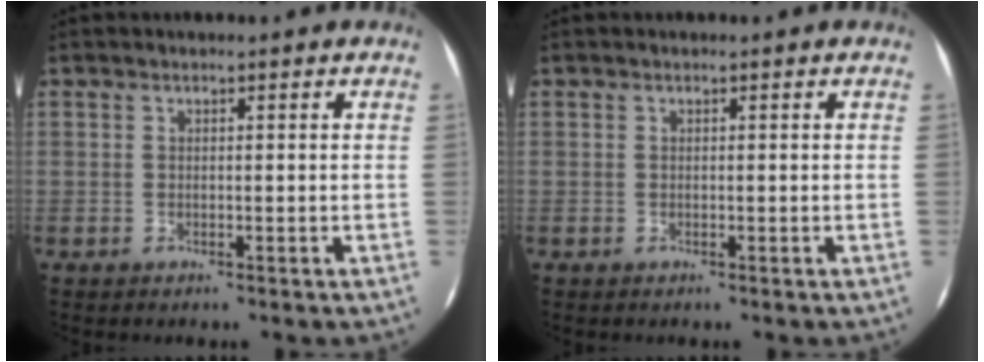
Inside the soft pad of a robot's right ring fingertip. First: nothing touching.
{"total": 0.0}